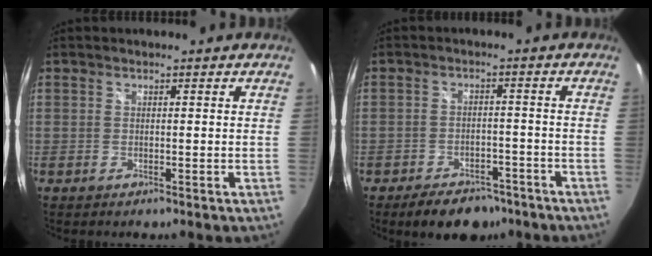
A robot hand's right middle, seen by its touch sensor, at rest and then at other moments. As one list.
[{"total": 9.4, "force": [-7.1, 4.9, 3.8], "torque": [-0.086, 0.006, -0.096]}]